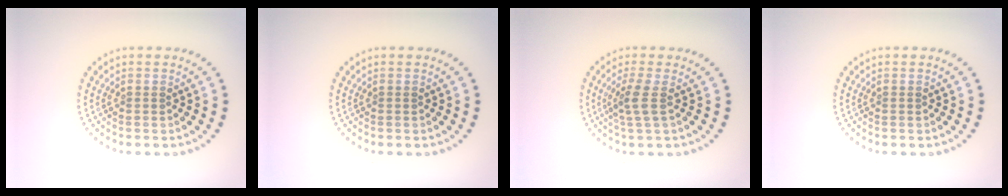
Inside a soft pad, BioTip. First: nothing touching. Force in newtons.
{"total": 0.0}
{"total": 2.1, "press": 1.6, "slide": 1.4}
{"total": 0.0}